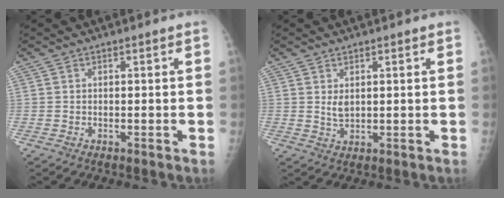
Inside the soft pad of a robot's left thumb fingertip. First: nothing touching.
{"total": 2.3, "force": [0.7, 1.4, 1.7], "torque": [-0.020, -0.009, 0.019]}